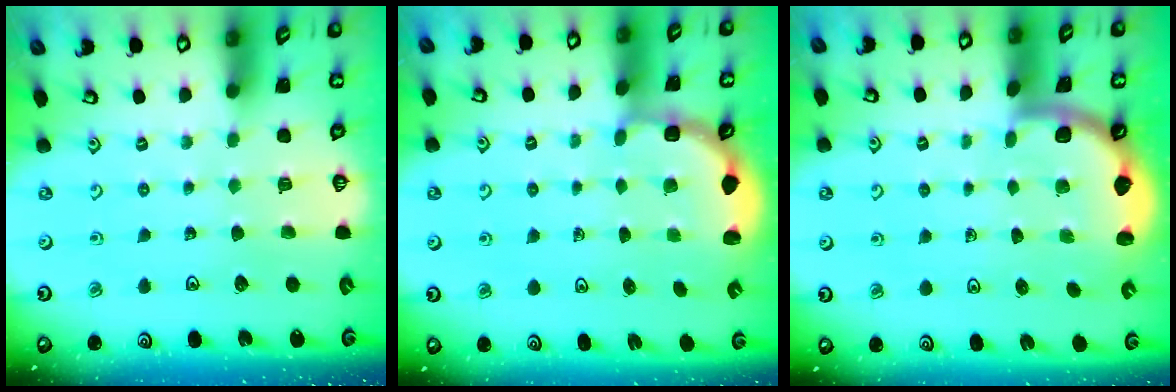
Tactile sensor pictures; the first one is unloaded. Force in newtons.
{"total": 3.0, "press": 2.3, "slide": 1.8}
{"total": 1.6, "press": 1.6, "slide": 0.1}